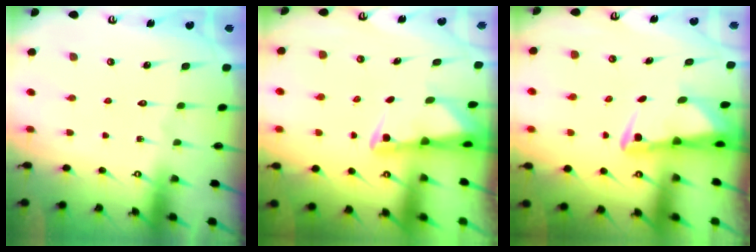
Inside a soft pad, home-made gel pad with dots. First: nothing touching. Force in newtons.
{"total": 2.4, "press": 2.3, "slide": 0.5}
{"total": 3.3, "press": 3.2, "slide": 0.7}